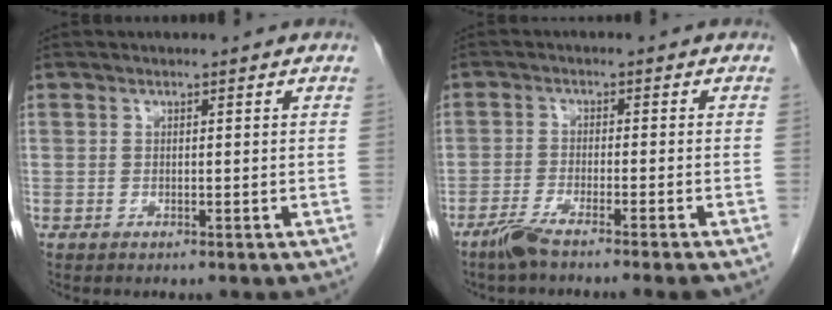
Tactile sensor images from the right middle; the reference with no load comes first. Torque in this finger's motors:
{"motor_torque": [-0.07, -0.26, 0.11, 0.03]}